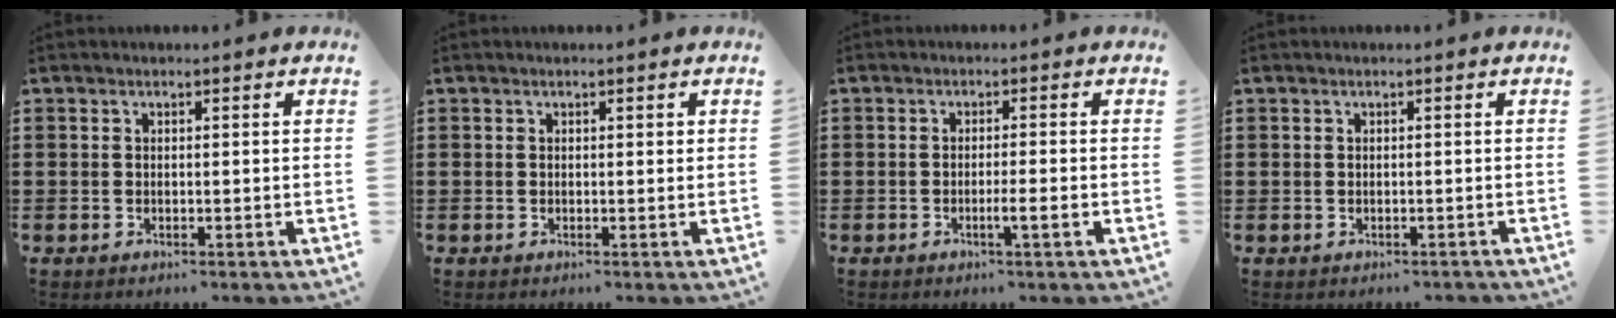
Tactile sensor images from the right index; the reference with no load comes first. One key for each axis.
{"total": 0.0}
{"total": 2.6, "fx": -1.0, "fy": -0.3, "fz": 2.4, "tx": -0.039, "ty": -0.007, "tz": -0.020}
{"total": 0.6, "fx": -0.2, "fy": 0.6, "fz": 0.0, "tx": -0.002, "ty": 0.004, "tz": -0.006}